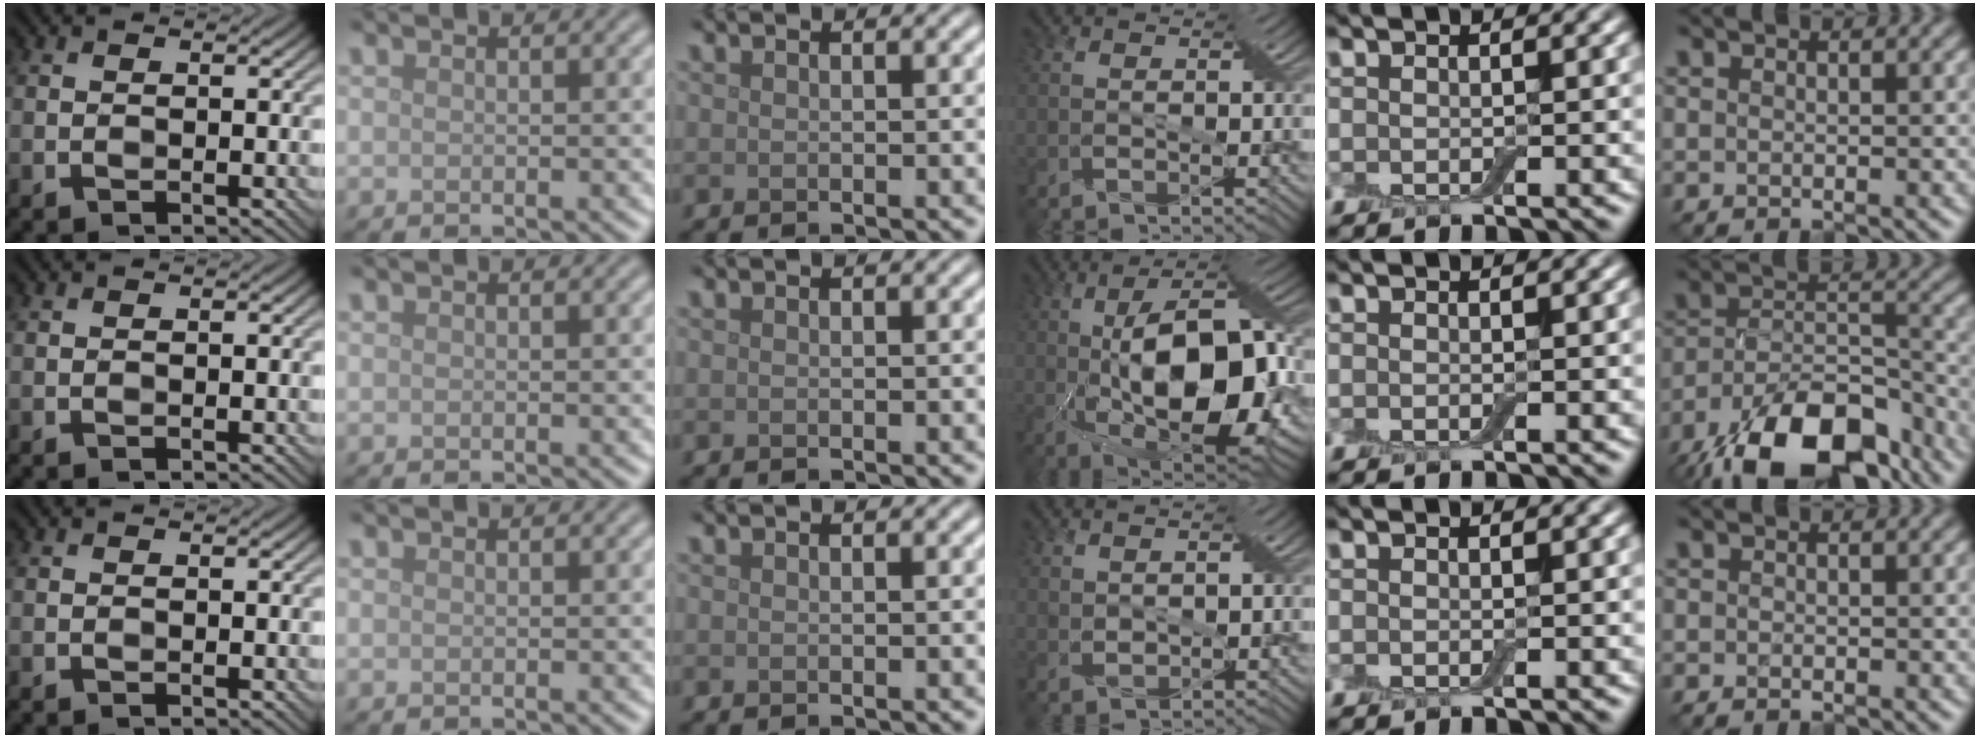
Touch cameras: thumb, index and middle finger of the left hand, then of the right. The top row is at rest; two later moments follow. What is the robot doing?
{"motion": "cut", "object": "cling film"}